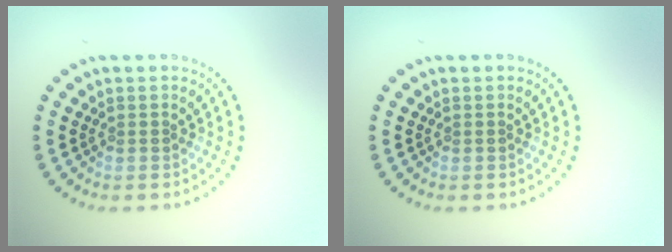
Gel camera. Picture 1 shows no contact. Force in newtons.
{"total": 0.0}